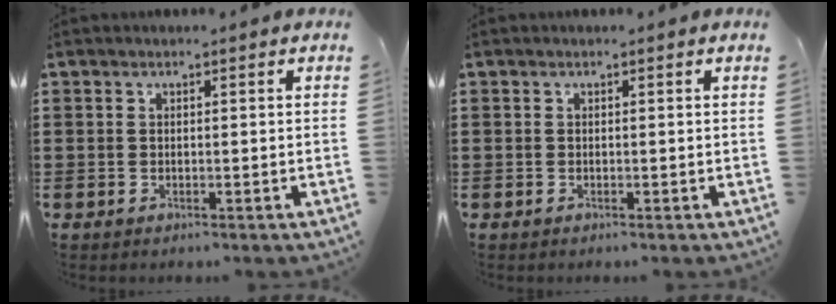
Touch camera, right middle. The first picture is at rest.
{"total": 0.0}